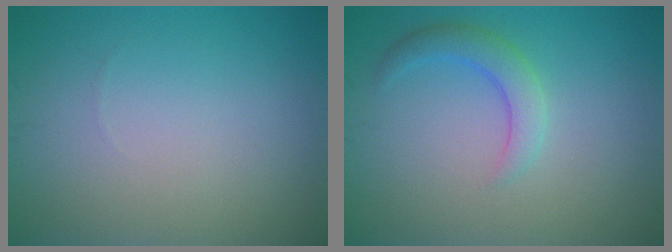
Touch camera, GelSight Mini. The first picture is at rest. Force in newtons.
{"total": 2.6, "press": 2.6, "slide": 0.1}